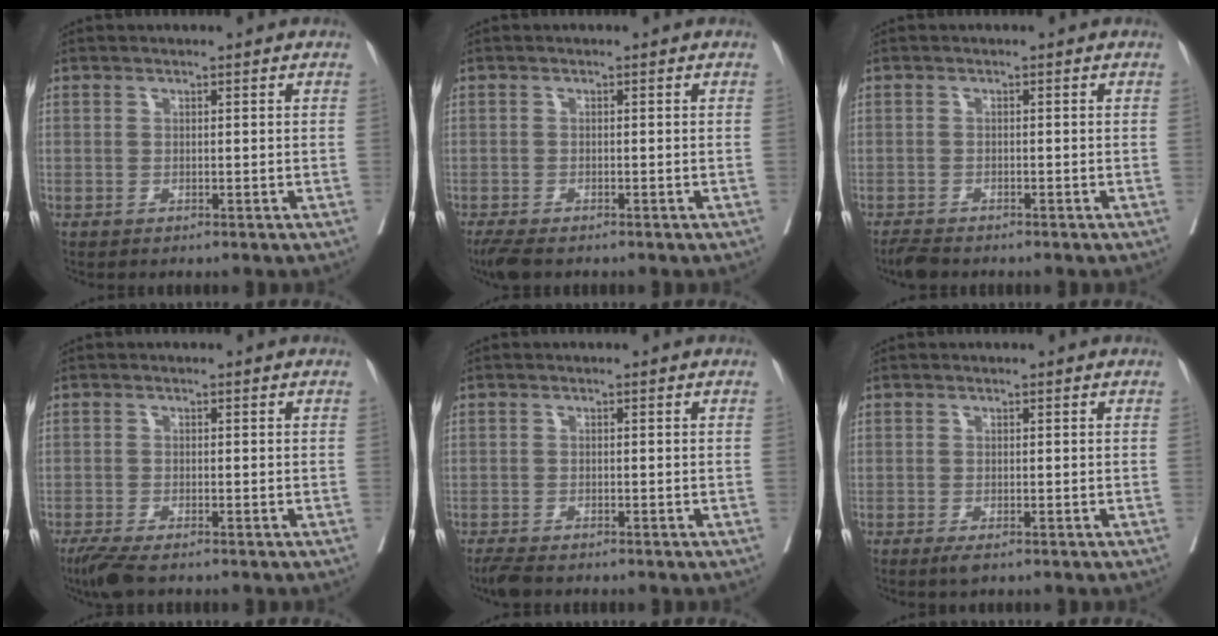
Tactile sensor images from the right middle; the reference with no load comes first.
{"total": 3.9, "force": [-3.0, 1.1, 2.2], "torque": [-0.043, -0.013, -0.049]}
{"total": 2.3, "force": [-2.1, 0.5, 0.8], "torque": [-0.019, -0.008, -0.036]}
{"total": 4.1, "force": [-3.1, 0.8, 2.6], "torque": [-0.048, -0.012, -0.054]}
{"total": 3.0, "force": [-2.5, 0.7, 1.5], "torque": [-0.030, -0.010, -0.041]}
{"total": 1.6, "force": [-1.0, 0.4, 1.2], "torque": [-0.021, -0.006, -0.014]}